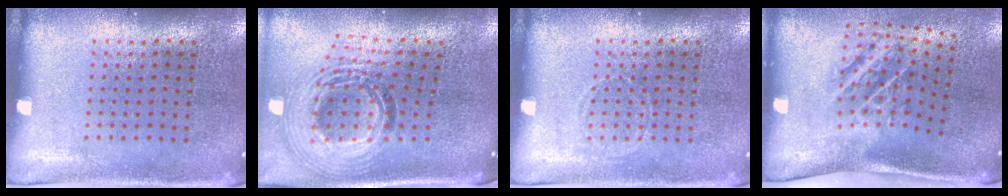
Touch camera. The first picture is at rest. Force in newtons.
{"total": 2.1, "press": 1.6, "slide": 1.4}
{"total": 0.6, "press": 0.6, "slide": 0.0}
{"total": 2.1, "press": 1.3, "slide": 1.6}